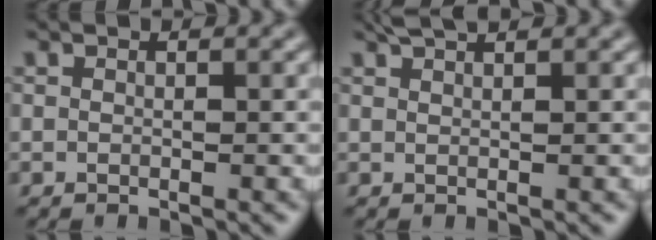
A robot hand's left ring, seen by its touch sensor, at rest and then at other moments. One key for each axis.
{"total": 1.9, "fx": 1.6, "fy": 0.3, "fz": 1.0, "tx": -0.010, "ty": 0.004, "tz": 0.023}